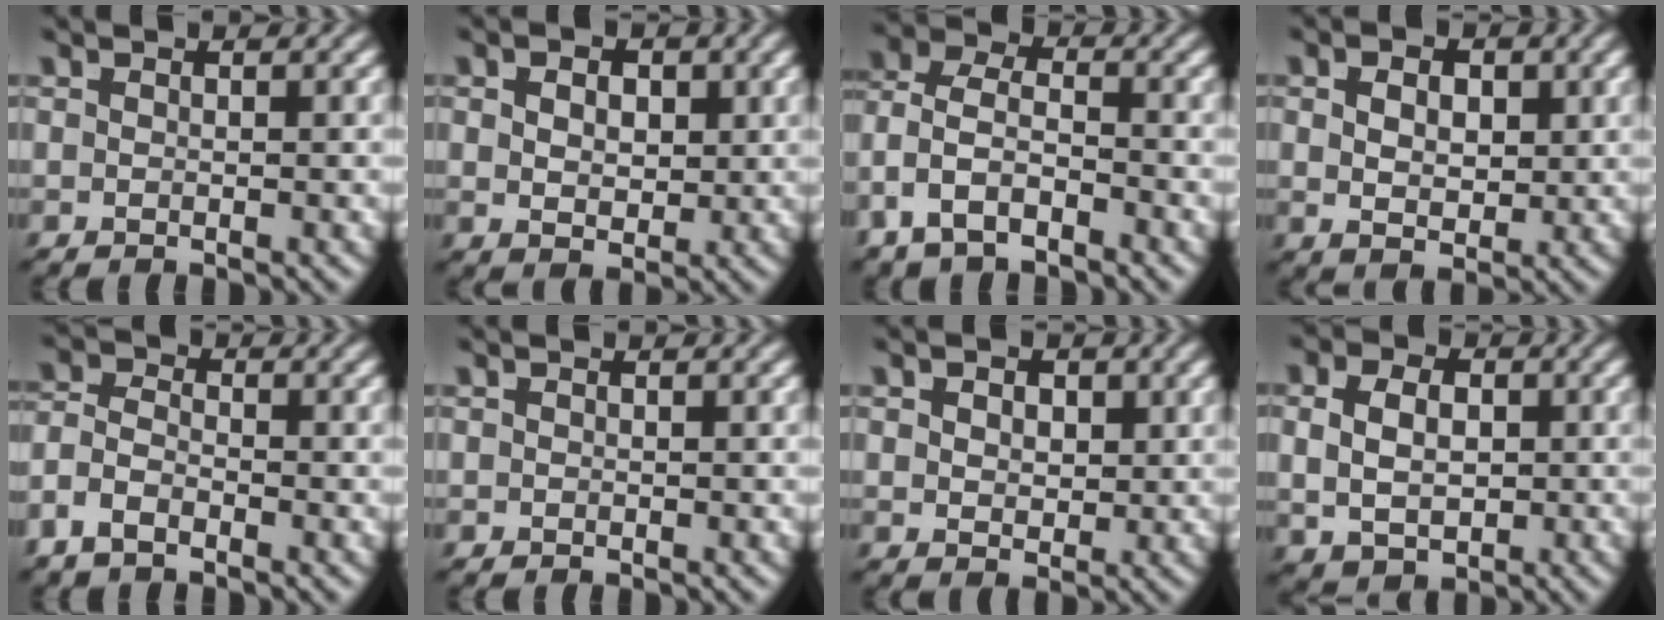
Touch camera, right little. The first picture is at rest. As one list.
[{"total": 2.3, "force": [0.4, 1.4, 1.7], "torque": [-0.019, -0.017, 0.022]}, {"total": 5.4, "force": [-1.8, 4.2, 2.9], "torque": [-0.082, -0.030, -0.028]}, {"total": 2.9, "force": [0.4, 1.7, 2.3], "torque": [-0.028, -0.014, 0.019]}, {"total": 3.5, "force": [-1.9, 2.5, 1.6], "torque": [-0.038, -0.022, -0.029]}, {"total": 0.0}, {"total": 1.9, "force": [0.6, 1.2, 1.3], "torque": [-0.013, -0.014, 0.024]}, {"total": 4.9, "force": [-0.1, 3.7, 3.2], "torque": [-0.048, -0.015, 0.010]}]